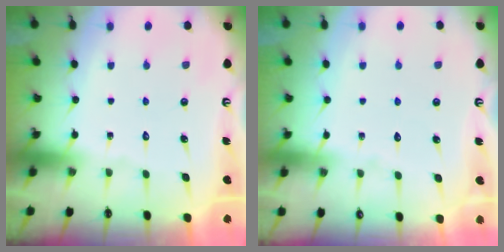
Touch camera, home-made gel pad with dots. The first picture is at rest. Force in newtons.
{"total": 3.6, "press": 3.6, "slide": 0.4}